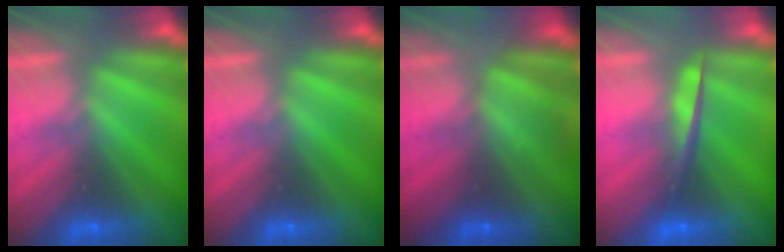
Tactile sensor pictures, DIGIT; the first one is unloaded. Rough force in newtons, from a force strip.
{"total": 0.0}
{"total": 1.7}
{"total": 4.6}